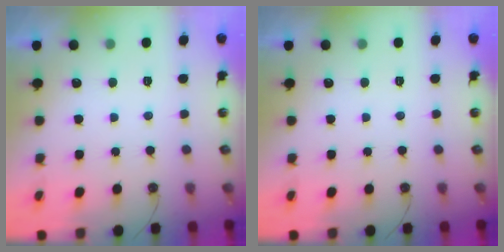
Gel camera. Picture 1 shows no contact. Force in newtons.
{"total": 0.0}